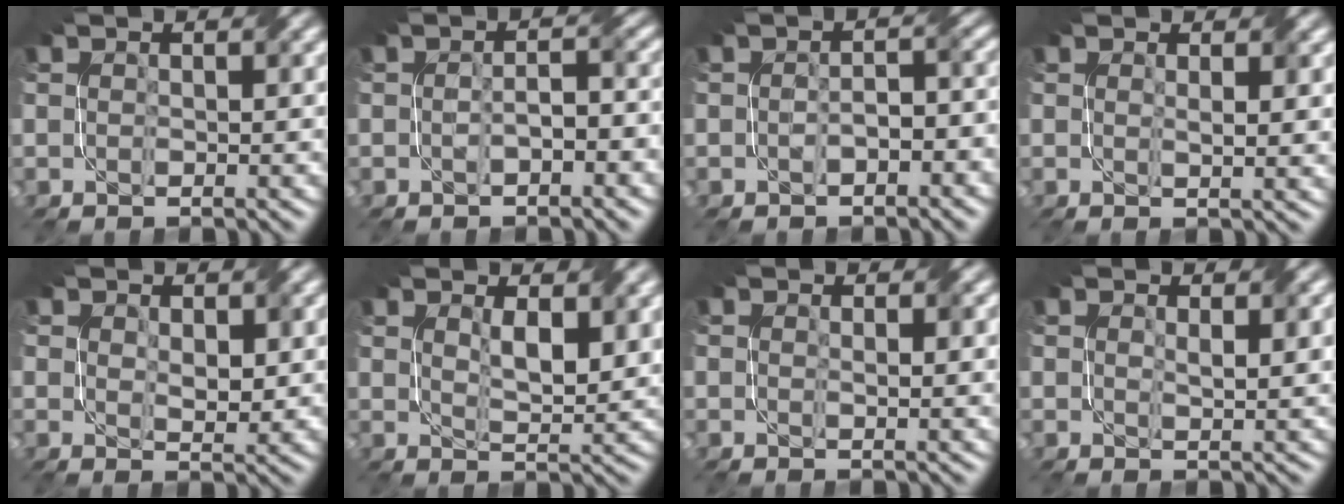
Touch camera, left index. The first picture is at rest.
{"total": 2.3, "force": [-0.9, 0.8, 2.0], "torque": [-0.038, 0.003, -0.015]}
{"total": 2.4, "force": [-1.0, 1.1, 1.8], "torque": [-0.032, 0.004, -0.015]}
{"total": 1.8, "force": [0.7, 0.3, 1.7], "torque": [-0.022, -0.001, 0.011]}
{"total": 2.8, "force": [1.0, 1.5, 2.1], "torque": [-0.044, -0.008, 0.022]}
{"total": 3.6, "force": [1.6, 1.2, 3.0], "torque": [-0.062, -0.006, 0.034]}
{"total": 1.7, "force": [0.7, 0.3, 1.6], "torque": [-0.018, 0.000, 0.011]}
{"total": 1.7, "force": [0.9, 0.3, 1.4], "torque": [-0.023, -0.003, 0.019]}